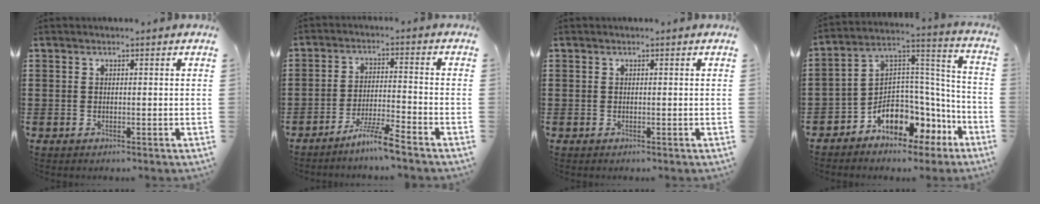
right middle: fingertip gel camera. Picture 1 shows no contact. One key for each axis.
{"total": 5.6, "fx": -4.8, "fy": -0.4, "fz": 2.8, "tx": -0.059, "ty": -0.012, "tz": -0.093}
{"total": 0.0}
{"total": 6.3, "fx": -4.1, "fy": 4.1, "fz": 2.4, "tx": -0.069, "ty": -0.020, "tz": -0.082}